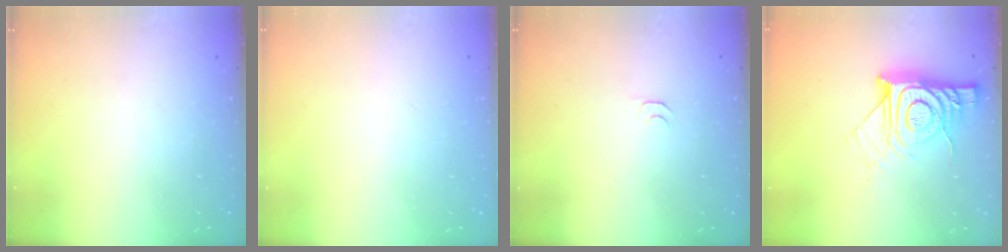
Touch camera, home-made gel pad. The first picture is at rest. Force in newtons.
{"total": 1.8, "press": 1.8, "slide": 0.4}
{"total": 3.5, "press": 3.4, "slide": 0.4}
{"total": 15.3, "press": 15.2, "slide": 1.1}